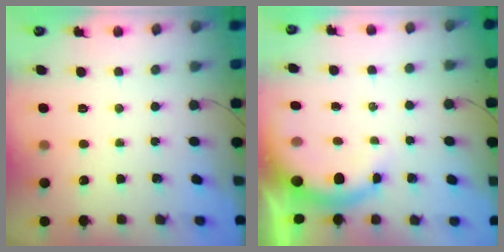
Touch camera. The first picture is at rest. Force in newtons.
{"total": 7.3, "press": 7.2, "slide": 0.7}